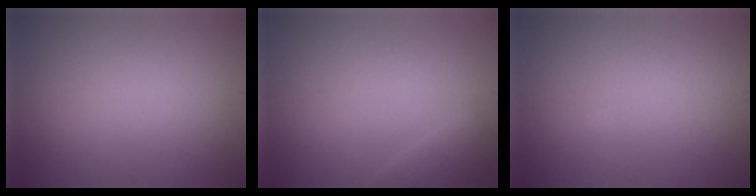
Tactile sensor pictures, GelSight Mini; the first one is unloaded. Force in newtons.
{"total": 1.3, "press": 1.3, "slide": 0.1}
{"total": 0.0}